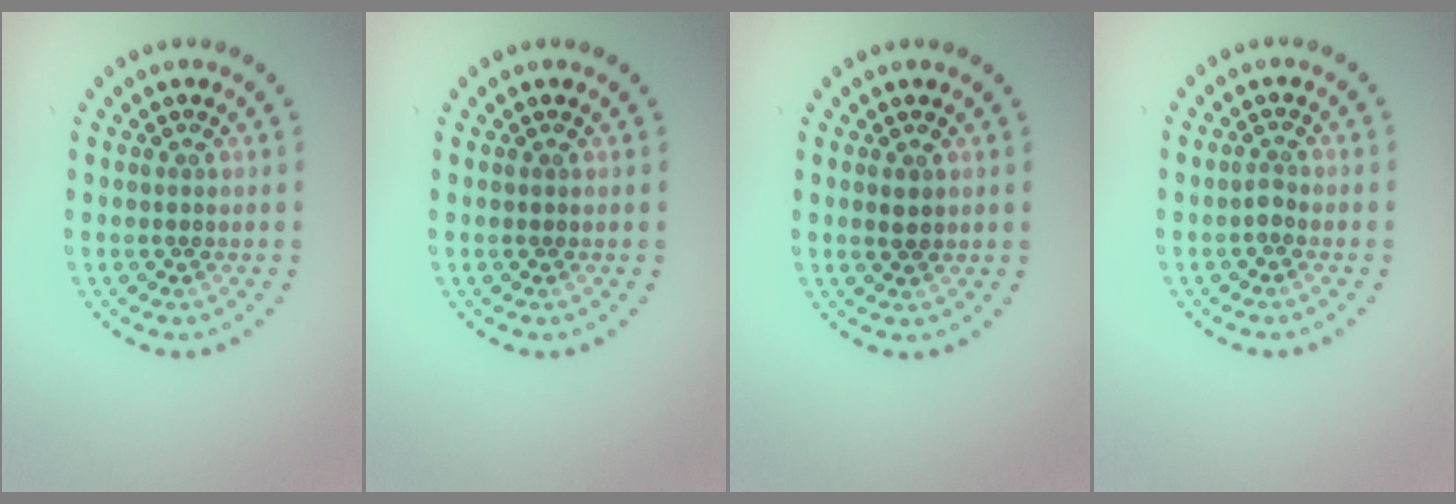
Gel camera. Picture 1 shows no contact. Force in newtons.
{"total": 0.0}
{"total": 1.2, "press": 1.2, "slide": 0.2}
{"total": 0.9, "press": 0.6, "slide": 0.6}